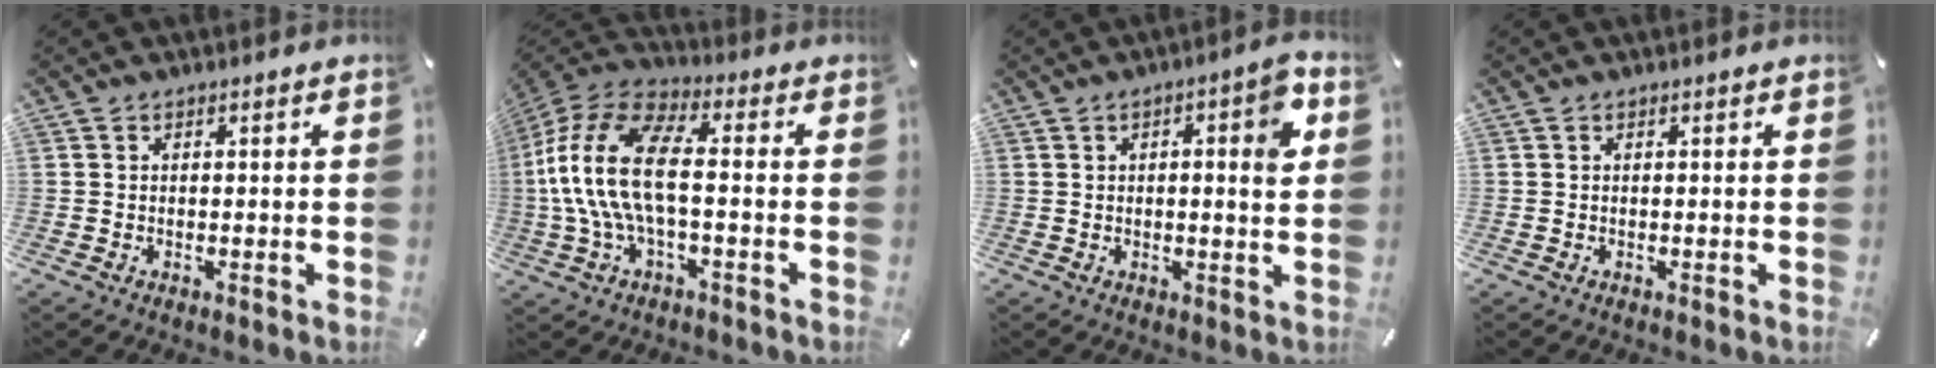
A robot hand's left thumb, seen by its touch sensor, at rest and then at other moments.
{"total": 17.5, "force": [-1.0, 8.2, 15.4], "torque": [-0.331, 0.000, -0.023]}
{"total": 6.4, "force": [1.4, 1.4, 6.1], "torque": [-0.084, -0.006, 0.014]}
{"total": 0.0}